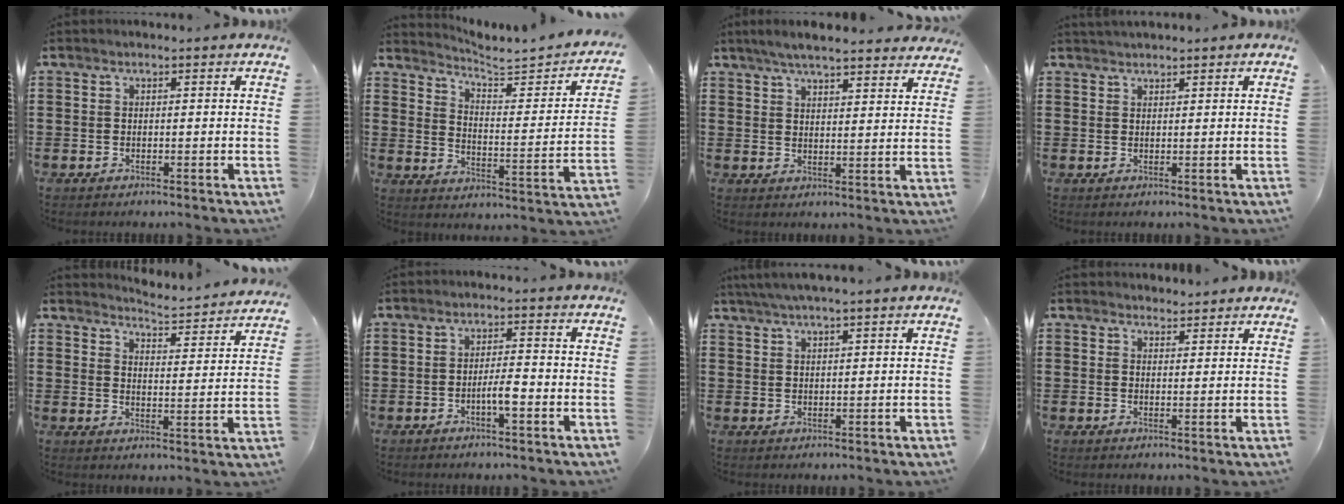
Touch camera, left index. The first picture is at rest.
{"total": 3.6, "force": [3.3, 0.1, 1.4], "torque": [-0.042, -0.032, 0.044]}
{"total": 4.9, "force": [4.5, 0.5, 2.0], "torque": [-0.051, -0.010, 0.082]}
{"total": 1.2, "force": [1.2, 0.2, 0.3], "torque": [-0.007, 0.001, 0.023]}
{"total": 3.6, "force": [3.6, -0.4, 0.3], "torque": [-0.018, -0.038, 0.055]}
{"total": 3.5, "force": [-1.5, 0.7, 3.1], "torque": [-0.063, 0.003, -0.030]}
{"total": 2.9, "force": [2.3, -0.1, 1.7], "torque": [-0.037, 0.003, 0.043]}
{"total": 2.1, "force": [2.0, 0.5, 0.0], "torque": [-0.005, 0.000, 0.040]}